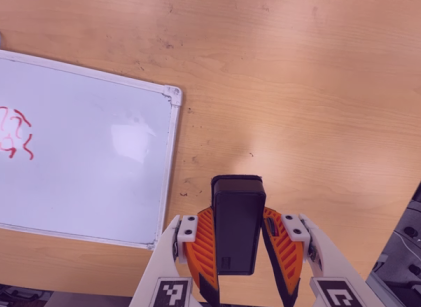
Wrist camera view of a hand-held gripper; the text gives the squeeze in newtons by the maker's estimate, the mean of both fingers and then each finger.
{"total": 5.1, "left": 4.4, "right": 5.9}